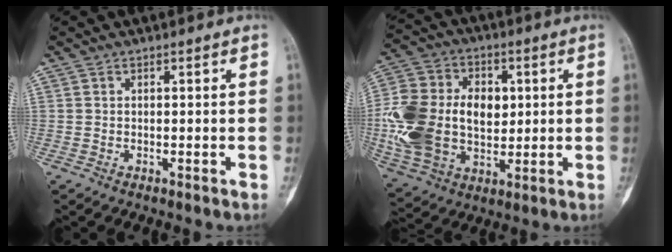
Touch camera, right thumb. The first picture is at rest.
{"total": 22.2, "force": [0.7, 15.3, 16.1], "torque": [-0.320, 0.009, 0.025]}